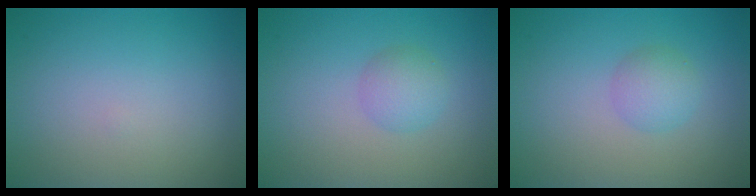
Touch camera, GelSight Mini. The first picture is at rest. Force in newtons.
{"total": 2.1, "press": 2.1, "slide": 0.0}
{"total": 2.1, "press": 2.1, "slide": 0.0}